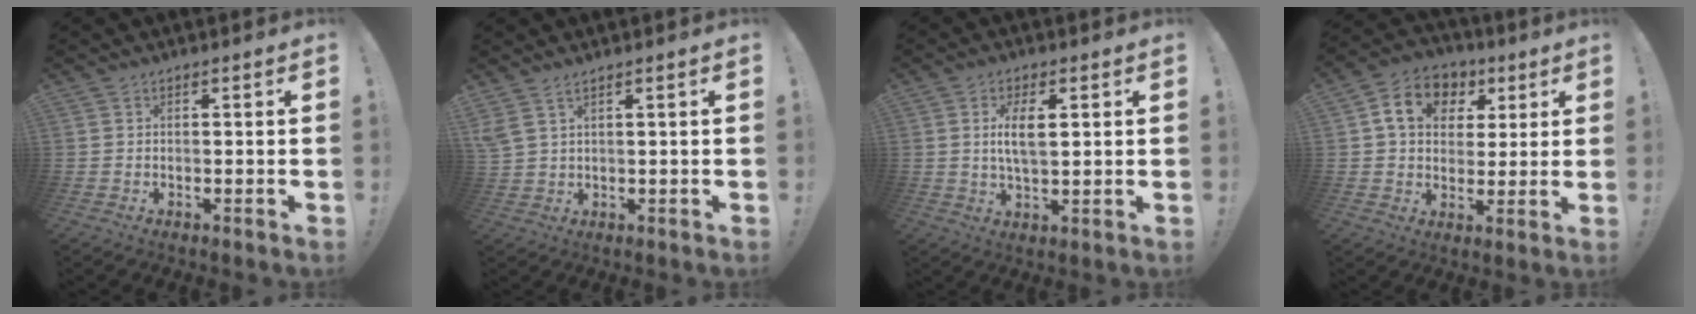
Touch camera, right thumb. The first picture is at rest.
{"total": 3.7, "force": [2.4, 1.0, 2.7], "torque": [-0.060, -0.006, 0.049]}
{"total": 7.2, "force": [1.5, 3.0, 6.3], "torque": [-0.111, -0.002, 0.019]}
{"total": 12.7, "force": [4.3, 10.0, 6.4], "torque": [-0.095, -0.001, 0.085]}